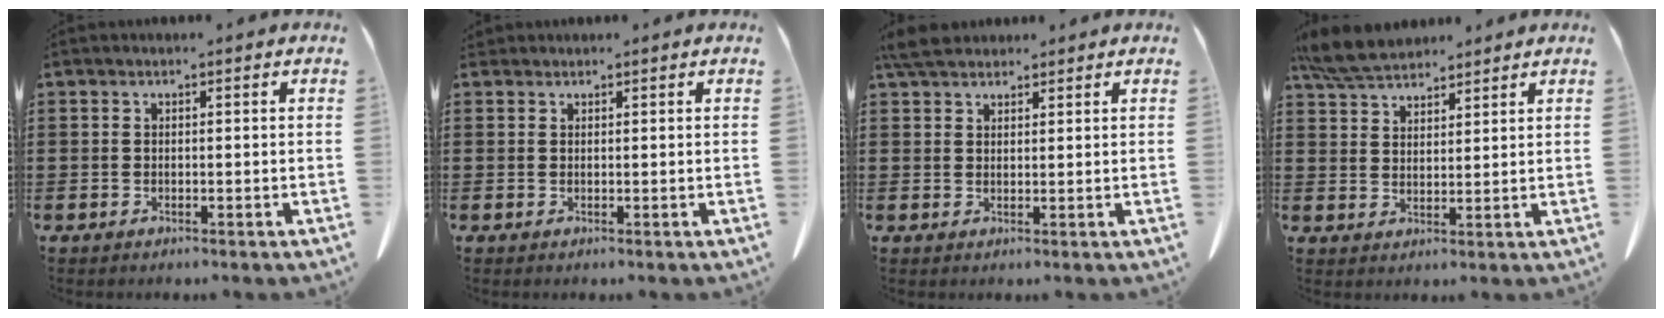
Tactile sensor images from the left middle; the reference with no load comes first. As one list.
[{"total": 0.6, "force": [0.5, 0.2, 0.1], "torque": [-0.003, 0.000, 0.012]}, {"total": 4.2, "force": [3.6, 1.3, 1.7], "torque": [-0.042, -0.001, 0.070]}, {"total": 6.3, "force": [5.7, 1.7, 2.1], "torque": [-0.060, -0.011, 0.109]}]